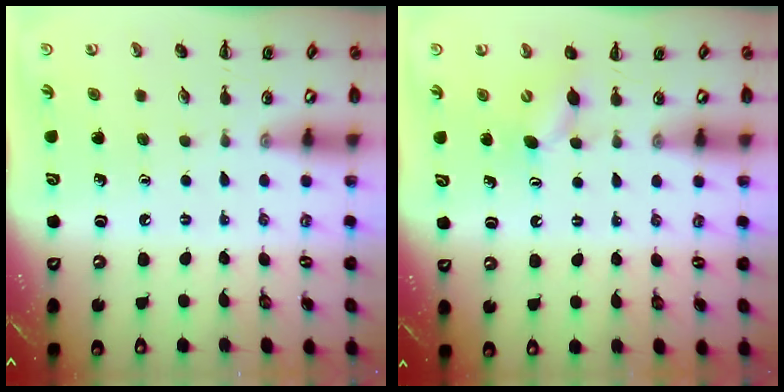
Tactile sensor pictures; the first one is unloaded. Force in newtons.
{"total": 4.3, "press": 4.2, "slide": 0.8}